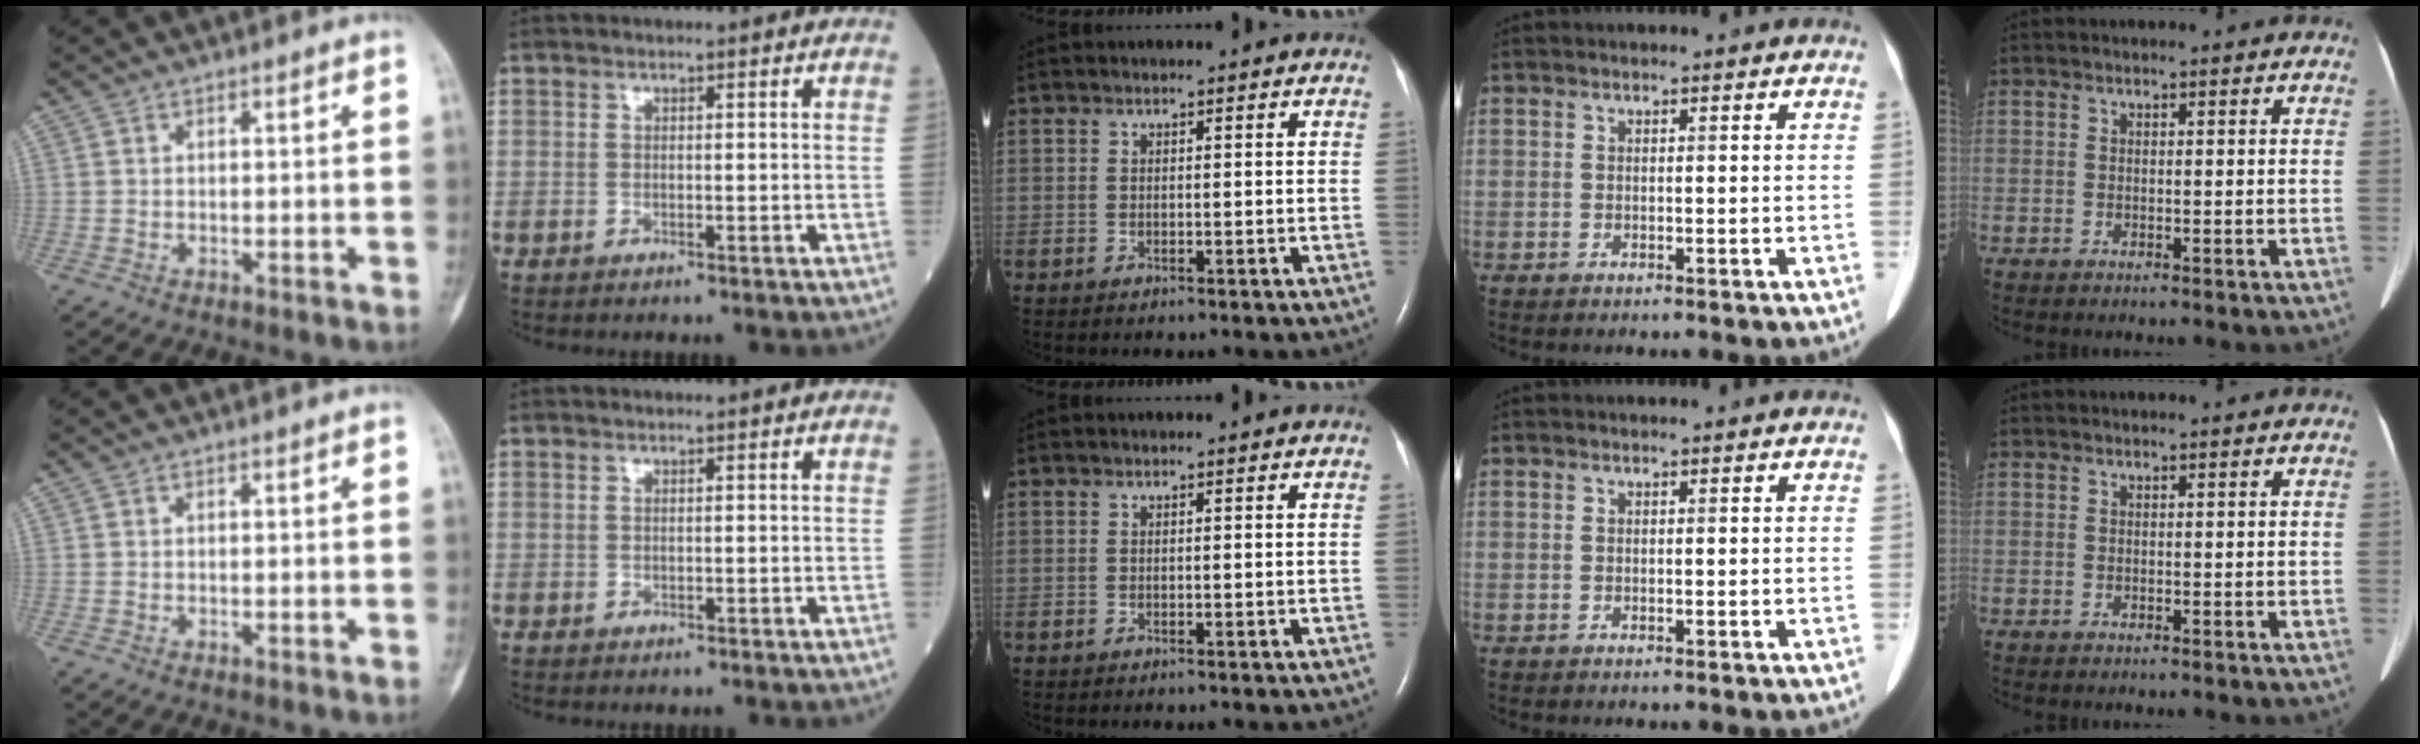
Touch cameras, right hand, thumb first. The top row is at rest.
{}